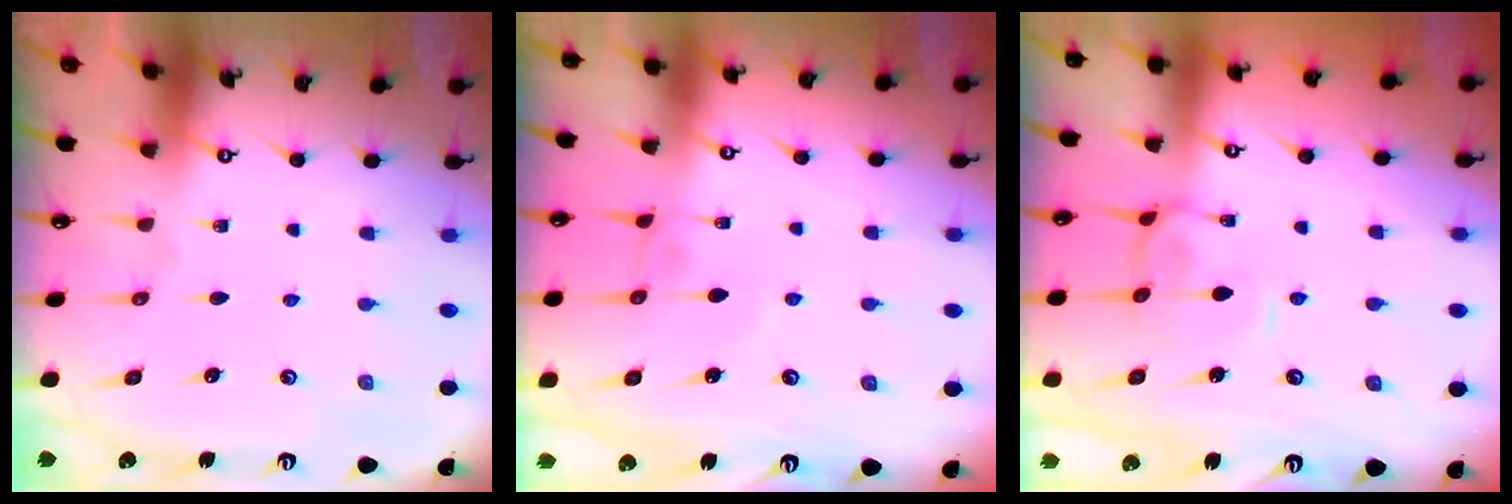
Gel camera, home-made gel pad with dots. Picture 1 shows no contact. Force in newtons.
{"total": 1.6, "press": 1.6, "slide": 0.1}
{"total": 0.9, "press": 0.6, "slide": 0.6}